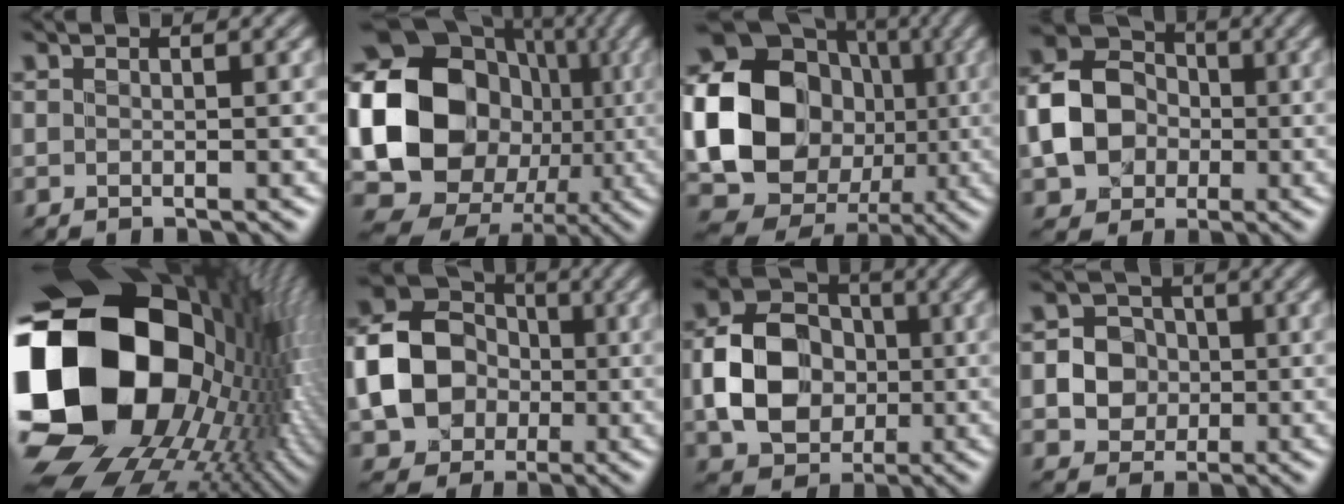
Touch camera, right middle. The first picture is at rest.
{"total": 21.4, "force": [-0.2, 18.6, 10.6], "torque": [-0.206, -0.011, -0.028]}
{"total": 24.1, "force": [-0.2, 21.9, 10.2], "torque": [-0.229, 0.010, -0.044]}
{"total": 7.6, "force": [-1.0, 6.3, 4.2], "torque": [-0.089, 0.006, -0.031]}
{"total": 23.7, "force": [-0.2, 17.5, 16.0], "torque": [-0.352, -0.039, 0.018]}
{"total": 9.7, "force": [-1.2, 7.9, 5.5], "torque": [-0.101, -0.007, -0.031]}
{"total": 8.2, "force": [-0.7, 6.5, 4.9], "torque": [-0.091, 0.007, -0.019]}
{"total": 5.1, "force": [-0.3, 4.8, 1.9], "torque": [-0.017, 0.019, -0.023]}